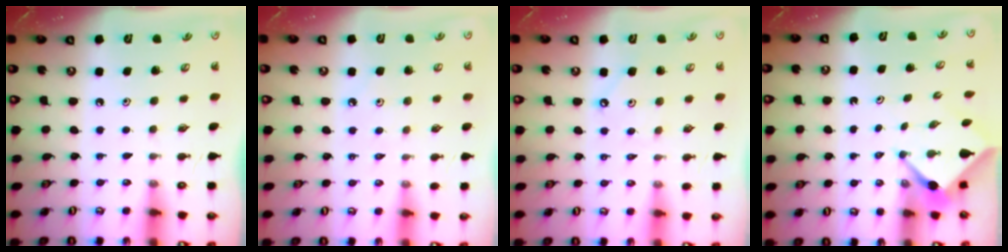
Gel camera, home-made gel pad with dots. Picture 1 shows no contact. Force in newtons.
{"total": 2.7, "press": 2.6, "slide": 0.5}
{"total": 3.0, "press": 2.9, "slide": 0.4}
{"total": 2.4, "press": 2.4, "slide": 0.3}